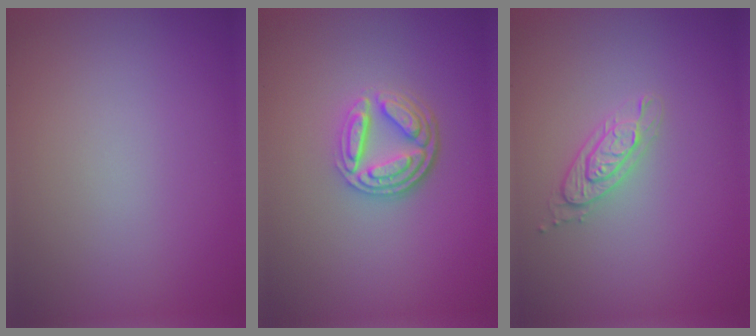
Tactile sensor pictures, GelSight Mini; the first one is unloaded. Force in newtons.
{"total": 4.5, "press": 3.4, "slide": 2.9}
{"total": 2.0, "press": 1.9, "slide": 0.4}